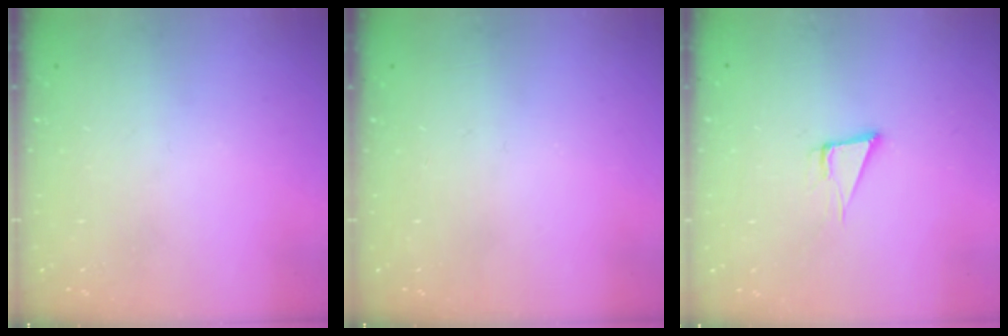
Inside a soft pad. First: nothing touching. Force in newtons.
{"total": 0.0}
{"total": 3.8, "press": 1.9, "slide": 3.3}